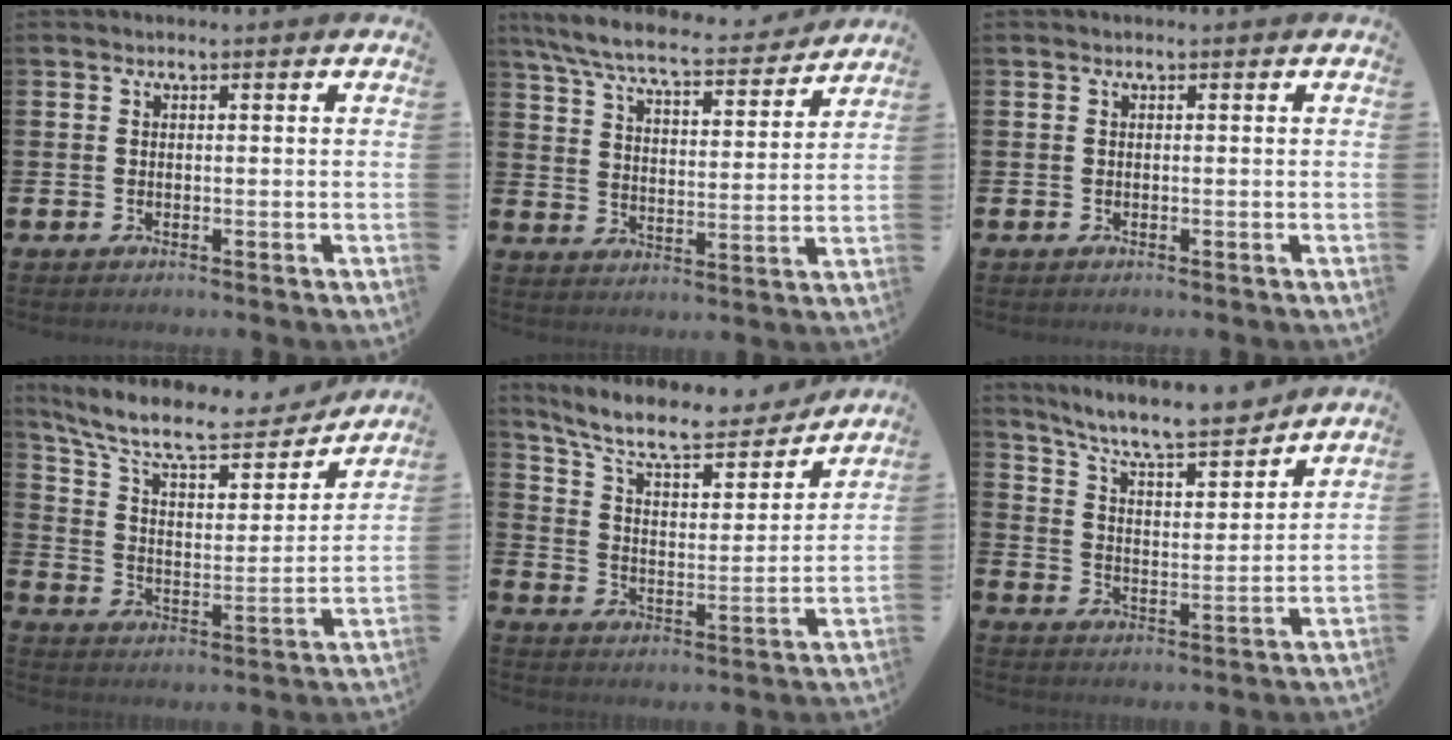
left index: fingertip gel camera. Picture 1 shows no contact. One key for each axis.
{"total": 8.0, "fx": 7.3, "fy": 1.0, "fz": 3.1, "tx": -0.095, "ty": -0.046, "tz": 0.126}
{"total": 0.0}
{"total": 11.3, "fx": 9.7, "fy": 3.2, "fz": 4.8, "tx": -0.124, "ty": -0.059, "tz": 0.166}
{"total": 9.7, "fx": 8.6, "fy": 2.4, "fz": 3.8, "tx": -0.110, "ty": -0.054, "tz": 0.147}
{"total": 8.5, "fx": 7.9, "fy": 0.9, "fz": 3.0, "tx": -0.087, "ty": -0.060, "tz": 0.136}